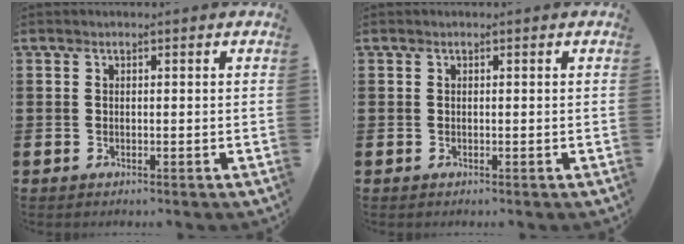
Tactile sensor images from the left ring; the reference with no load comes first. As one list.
[{"total": 0.0}]